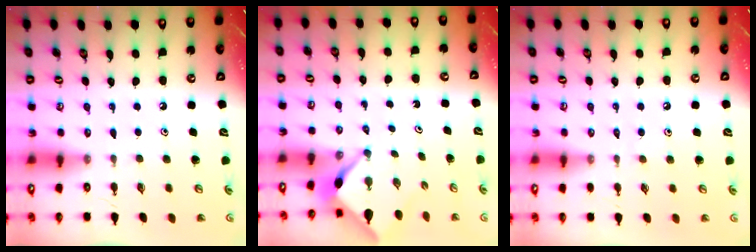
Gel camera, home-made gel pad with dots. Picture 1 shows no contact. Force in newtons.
{"total": 2.8, "press": 2.8, "slide": 0.2}
{"total": 2.4, "press": 2.3, "slide": 0.5}